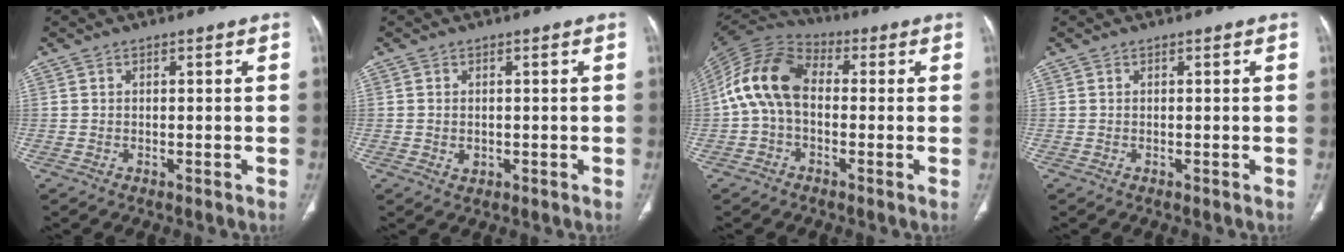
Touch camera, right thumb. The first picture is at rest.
{"total": 1.6, "force": [-0.2, 1.3, 1.0], "torque": [-0.013, 0.000, 0.002]}
{"total": 12.7, "force": [0.0, 8.4, 9.5], "torque": [-0.180, 0.032, -0.015]}
{"total": 0.0}